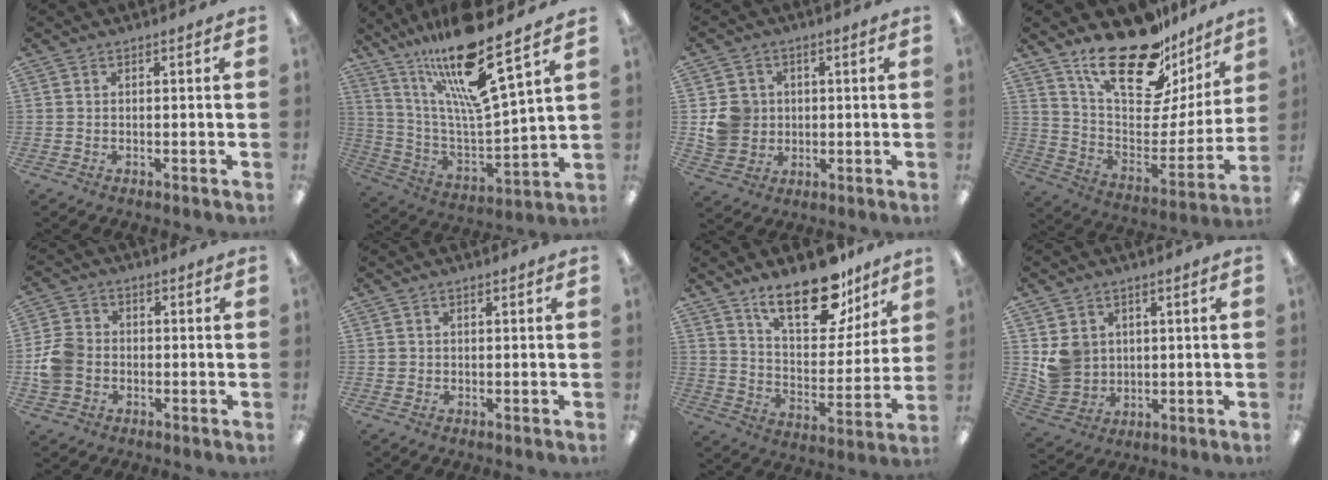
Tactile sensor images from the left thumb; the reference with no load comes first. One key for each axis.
{"total": 20.8, "fx": 15.5, "fy": 3.0, "fz": 13.6, "tx": -0.256, "ty": -0.099, "tz": 0.249}
{"total": 7.2, "fx": 1.0, "fy": 7.0, "fz": 1.7, "tx": -0.027, "ty": 0.010, "tz": 0.026}
{"total": 24.2, "fx": 17.8, "fy": 9.9, "fz": 13.2, "tx": -0.201, "ty": -0.123, "tz": 0.307}
{"total": 7.5, "fx": -1.4, "fy": 6.3, "fz": 3.8, "tx": -0.078, "ty": 0.017, "tz": -0.024}
{"total": 1.0, "fx": 0.2, "fy": 0.9, "fz": 0.2, "tx": -0.005, "ty": 0.005, "tz": 0.002}
{"total": 20.1, "fx": 13.7, "fy": 9.0, "fz": 11.7, "tx": -0.171, "ty": -0.077, "tz": 0.231}
{"total": 6.8, "fx": 2.4, "fy": 6.2, "fz": 1.2, "tx": -0.022, "ty": -0.002, "tz": 0.051}